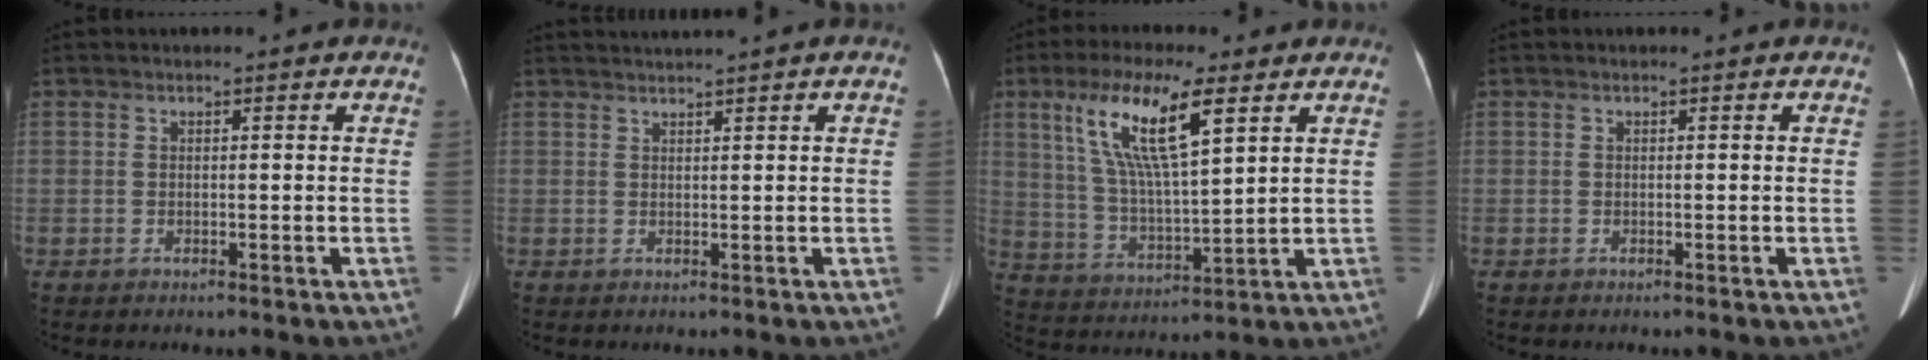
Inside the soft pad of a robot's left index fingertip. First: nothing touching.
{"total": 2.6, "force": [2.1, -1.1, 0.9], "torque": [-0.012, 0.013, 0.041]}
{"total": 12.5, "force": [5.8, 2.0, 10.9], "torque": [-0.222, 0.001, 0.112]}
{"total": 0.0}